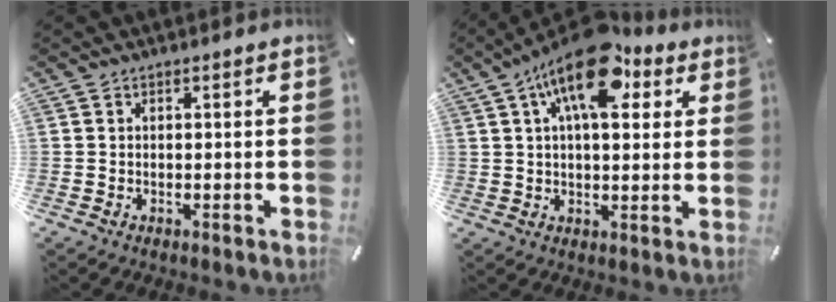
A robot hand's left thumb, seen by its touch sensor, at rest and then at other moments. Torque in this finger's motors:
{"motor_torque": [0.80, 0.88, 2.04, -0.73, 0.51]}